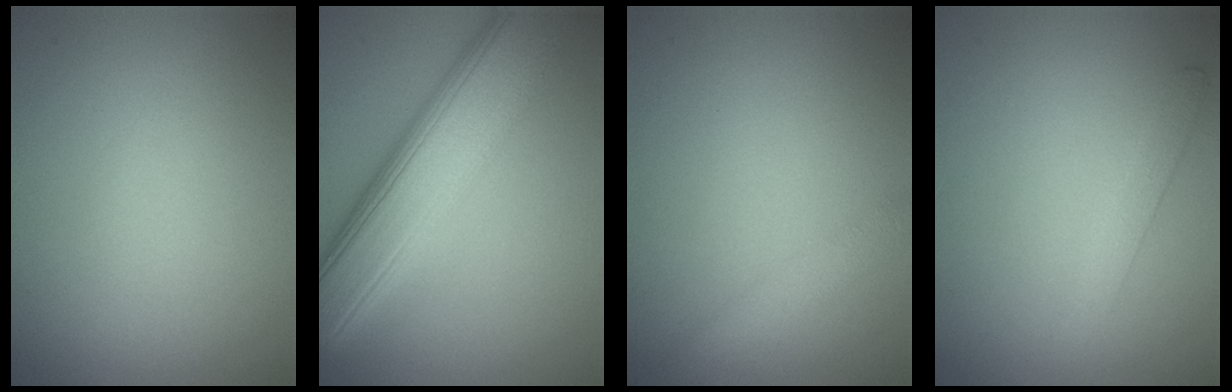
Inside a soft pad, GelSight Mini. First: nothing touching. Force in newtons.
{"total": 9.6, "press": 9.6, "slide": 0.4}
{"total": 1.7, "press": 1.7, "slide": 0.0}
{"total": 1.7, "press": 1.7, "slide": 0.1}